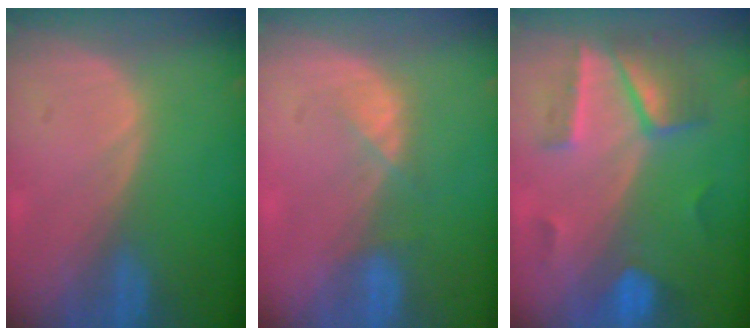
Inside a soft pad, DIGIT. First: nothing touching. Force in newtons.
{"total": 2.6, "press": 2.5, "slide": 0.8}
{"total": 6.9, "press": 6.9, "slide": 0.7}